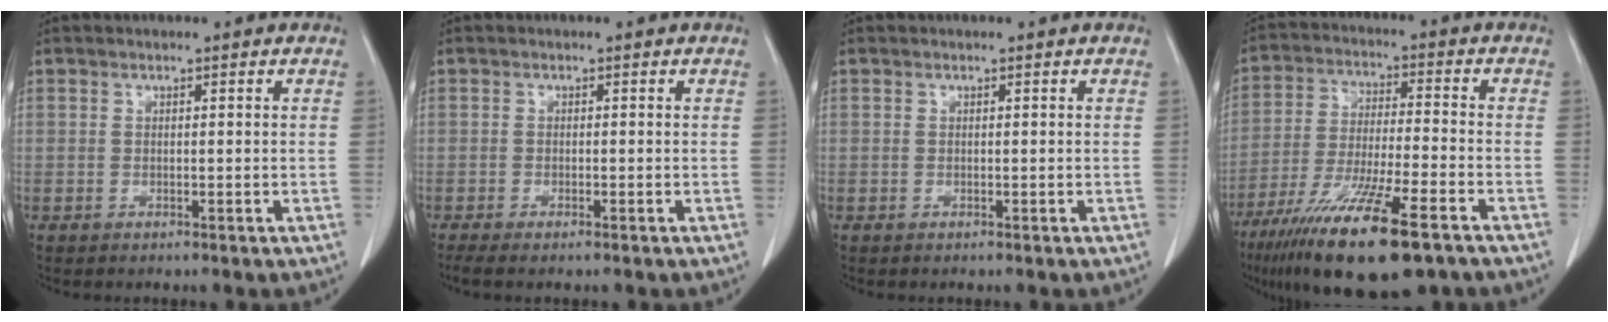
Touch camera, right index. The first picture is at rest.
{"total": 2.7, "force": [-2.1, 0.3, 1.6], "torque": [-0.024, -0.007, -0.030]}
{"total": 0.0}
{"total": 18.0, "force": [-11.6, 2.4, 13.6], "torque": [-0.240, -0.048, -0.201]}